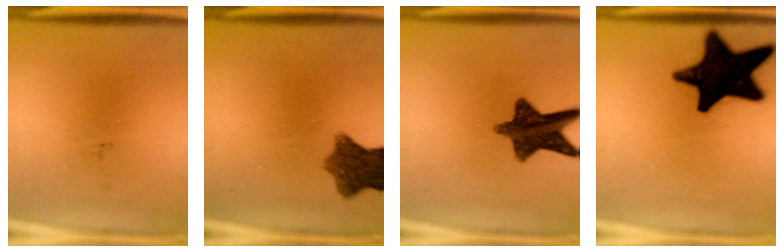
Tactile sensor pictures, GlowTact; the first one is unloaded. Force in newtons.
{"total": 8.2}
{"total": 11.5}
{"total": 19.7}